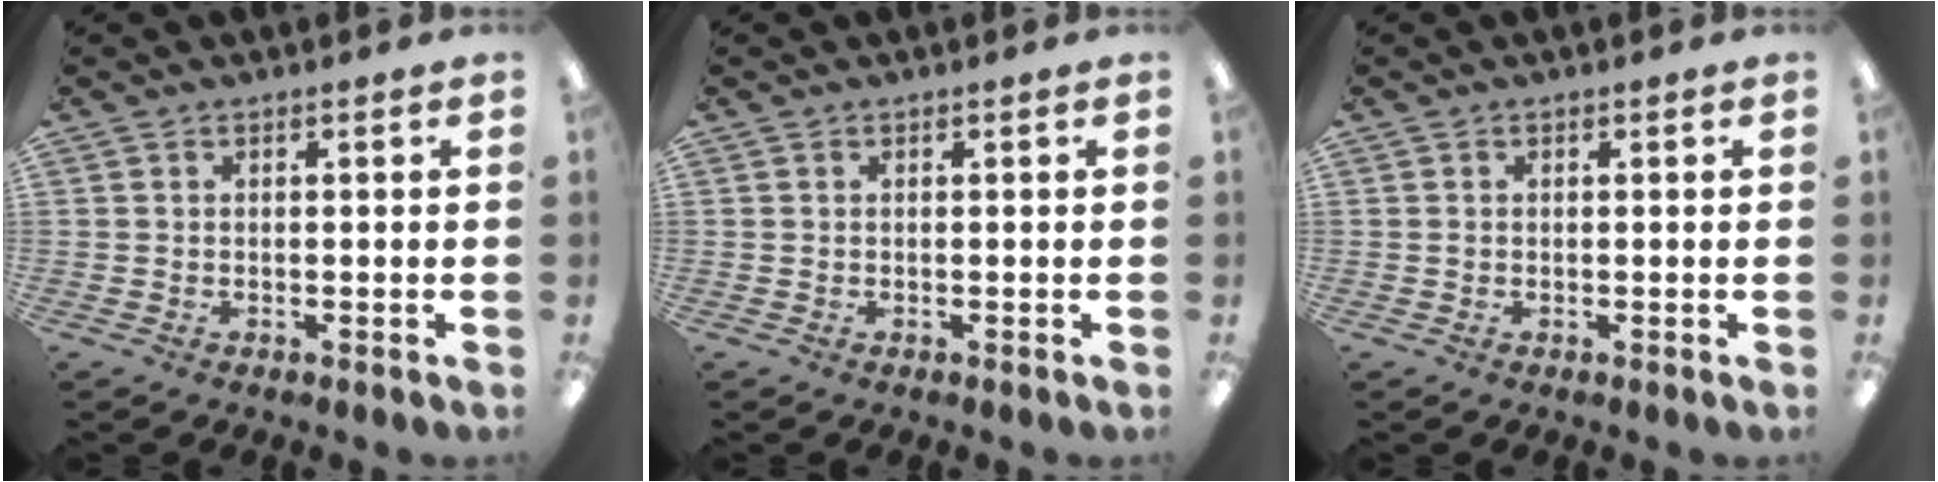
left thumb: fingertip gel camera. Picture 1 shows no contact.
{"total": 0.0}
{"total": 0.0}